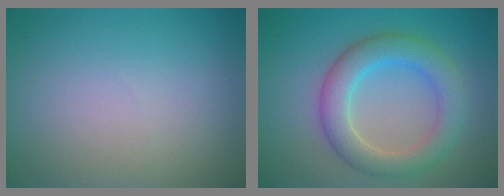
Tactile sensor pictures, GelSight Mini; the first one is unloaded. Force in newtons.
{"total": 5.2, "press": 5.1, "slide": 0.4}